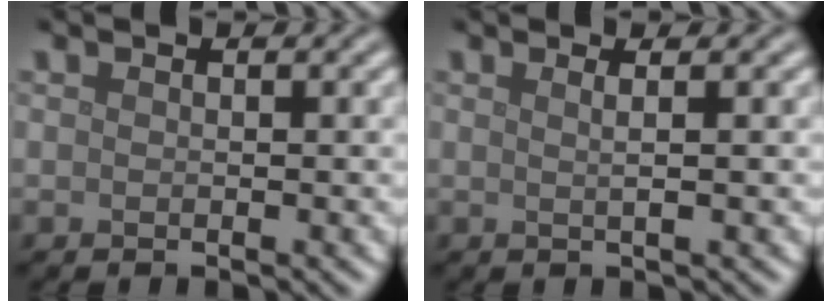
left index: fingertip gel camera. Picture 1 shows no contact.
{"total": 2.1, "force": [0.9, 0.9, 1.7], "torque": [-0.014, 0.002, -0.013]}